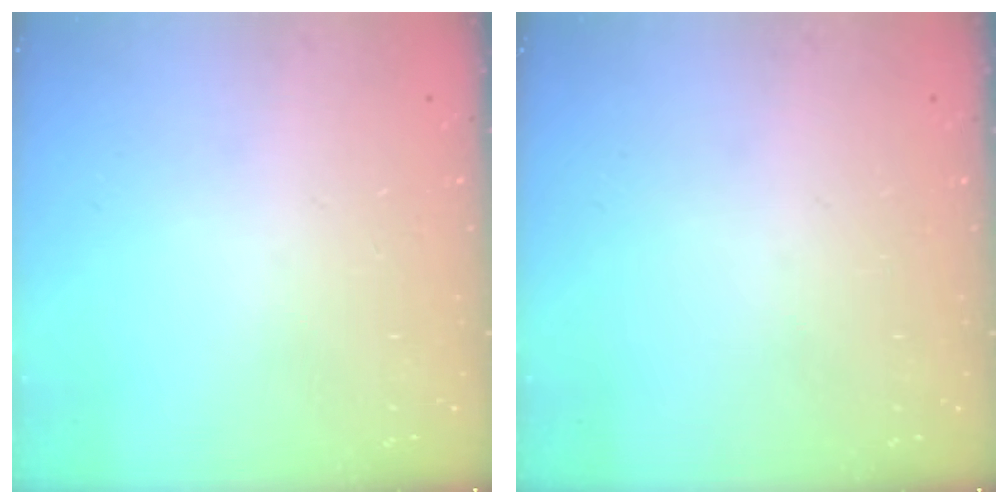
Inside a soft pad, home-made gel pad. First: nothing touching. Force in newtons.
{"total": 0.0}